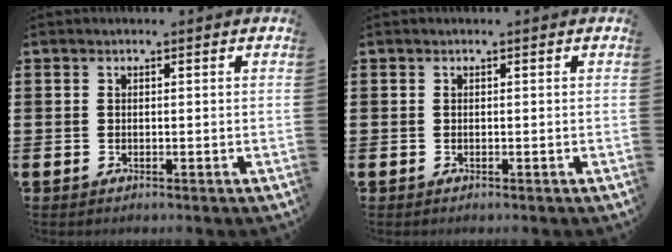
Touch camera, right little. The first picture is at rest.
{"total": 0.0}